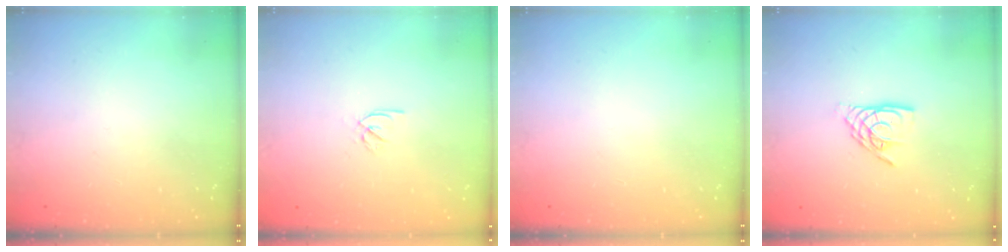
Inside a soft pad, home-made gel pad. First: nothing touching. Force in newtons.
{"total": 2.4, "press": 2.3, "slide": 0.7}
{"total": 0.0}
{"total": 9.6, "press": 9.5, "slide": 0.9}